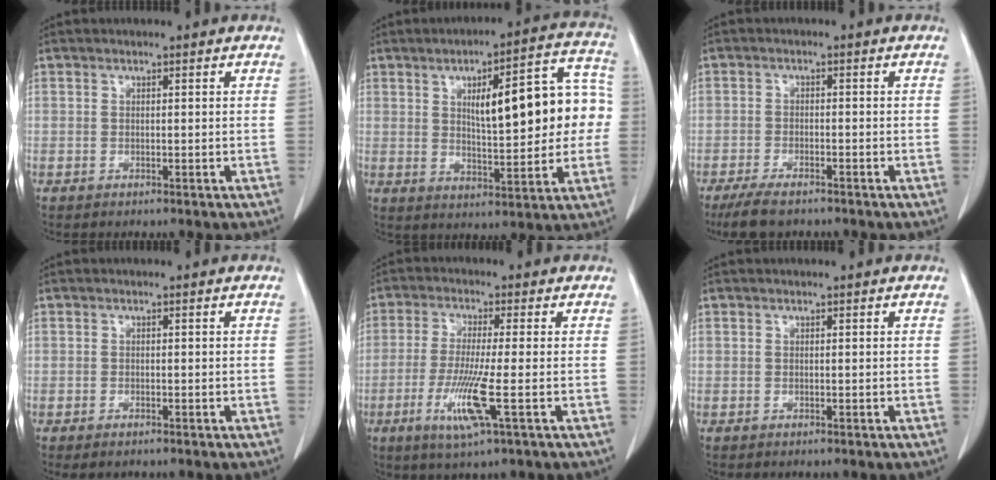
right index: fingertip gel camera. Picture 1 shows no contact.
{"total": 16.1, "force": [1.9, 4.6, 15.3], "torque": [-0.198, 0.039, 0.033]}
{"total": 6.0, "force": [-4.8, 1.5, 3.2], "torque": [-0.059, -0.012, -0.082]}
{"total": 1.2, "force": [-0.9, 0.3, 0.7], "torque": [-0.014, -0.003, -0.011]}
{"total": 8.1, "force": [-2.7, -0.5, 7.7], "torque": [-0.158, -0.025, -0.055]}
{"total": 0.0}